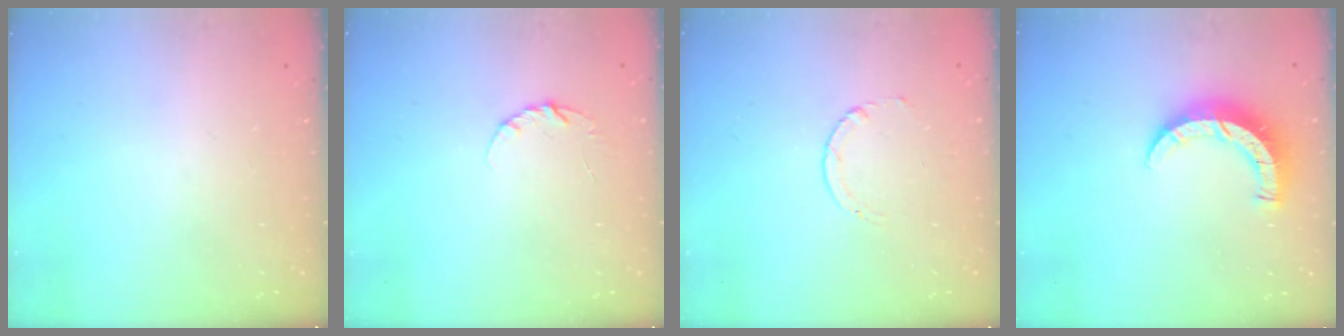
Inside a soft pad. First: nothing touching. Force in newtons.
{"total": 4.0, "press": 4.0, "slide": 0.4}
{"total": 1.7, "press": 1.7, "slide": 0.2}
{"total": 7.8, "press": 7.8, "slide": 0.6}